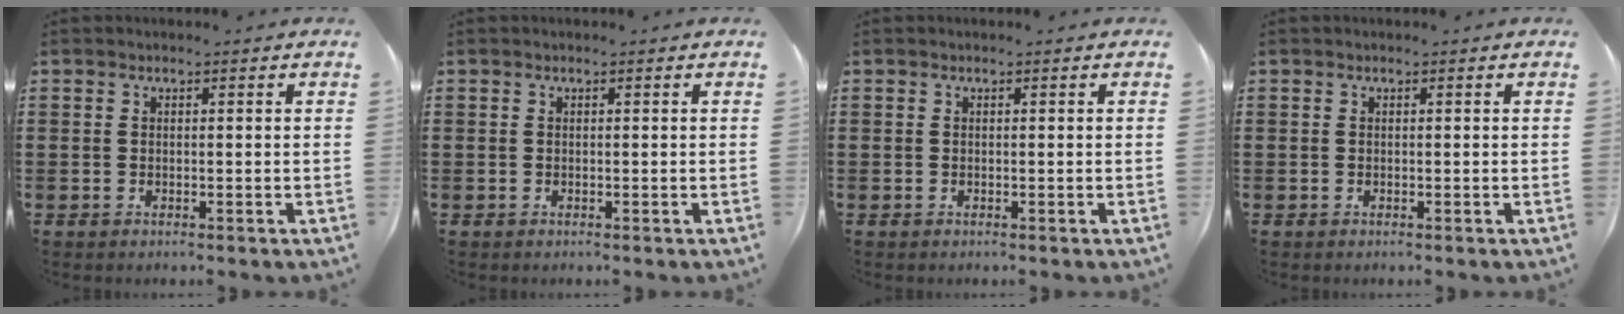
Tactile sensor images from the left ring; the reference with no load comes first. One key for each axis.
{"total": 0.0}
{"total": 0.0}
{"total": 0.0}